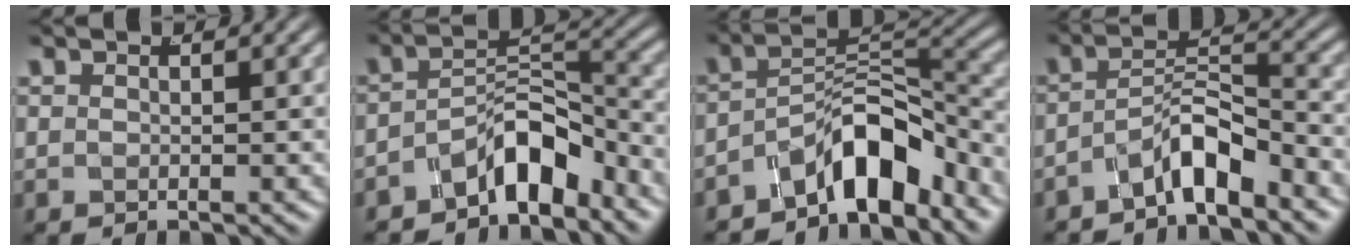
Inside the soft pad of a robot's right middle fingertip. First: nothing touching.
{"total": 5.9, "force": [-4.4, 2.1, 3.3], "torque": [-0.036, -0.001, -0.071]}
{"total": 7.4, "force": [-4.9, 2.8, 4.8], "torque": [-0.060, 0.003, -0.078]}
{"total": 4.9, "force": [-3.6, 1.5, 3.0], "torque": [-0.040, -0.003, -0.057]}